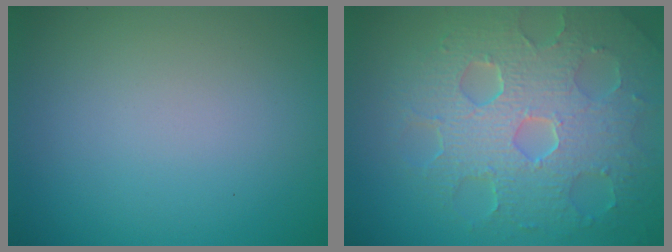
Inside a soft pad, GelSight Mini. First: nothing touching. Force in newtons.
{"total": 8.8, "press": 6.2, "slide": 6.3}